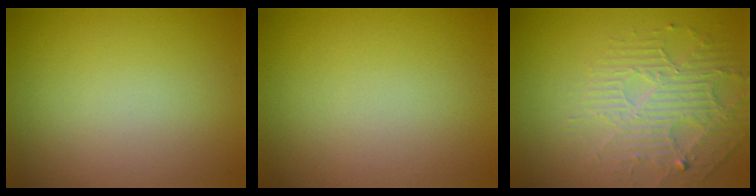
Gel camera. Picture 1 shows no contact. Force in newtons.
{"total": 0.0}
{"total": 4.6, "press": 3.5, "slide": 3.0}